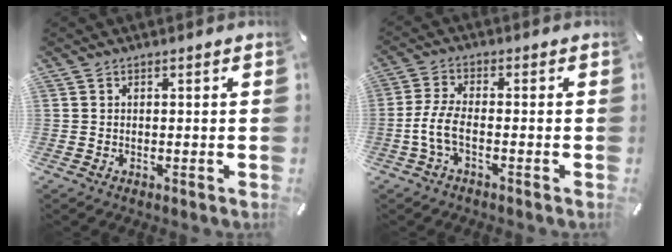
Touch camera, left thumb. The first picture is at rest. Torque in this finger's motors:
{"motor_torque": [-0.13, 0.48, 0.74, 0.23, 0.09]}